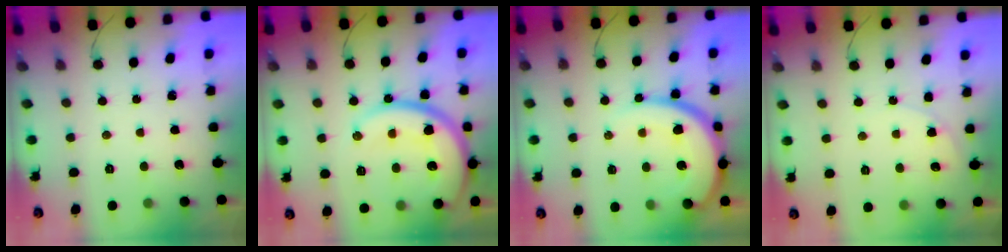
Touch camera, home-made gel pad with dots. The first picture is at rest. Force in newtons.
{"total": 20.5, "press": 20.4, "slide": 2.1}
{"total": 13.7, "press": 13.6, "slide": 0.9}
{"total": 6.7, "press": 6.7, "slide": 0.4}